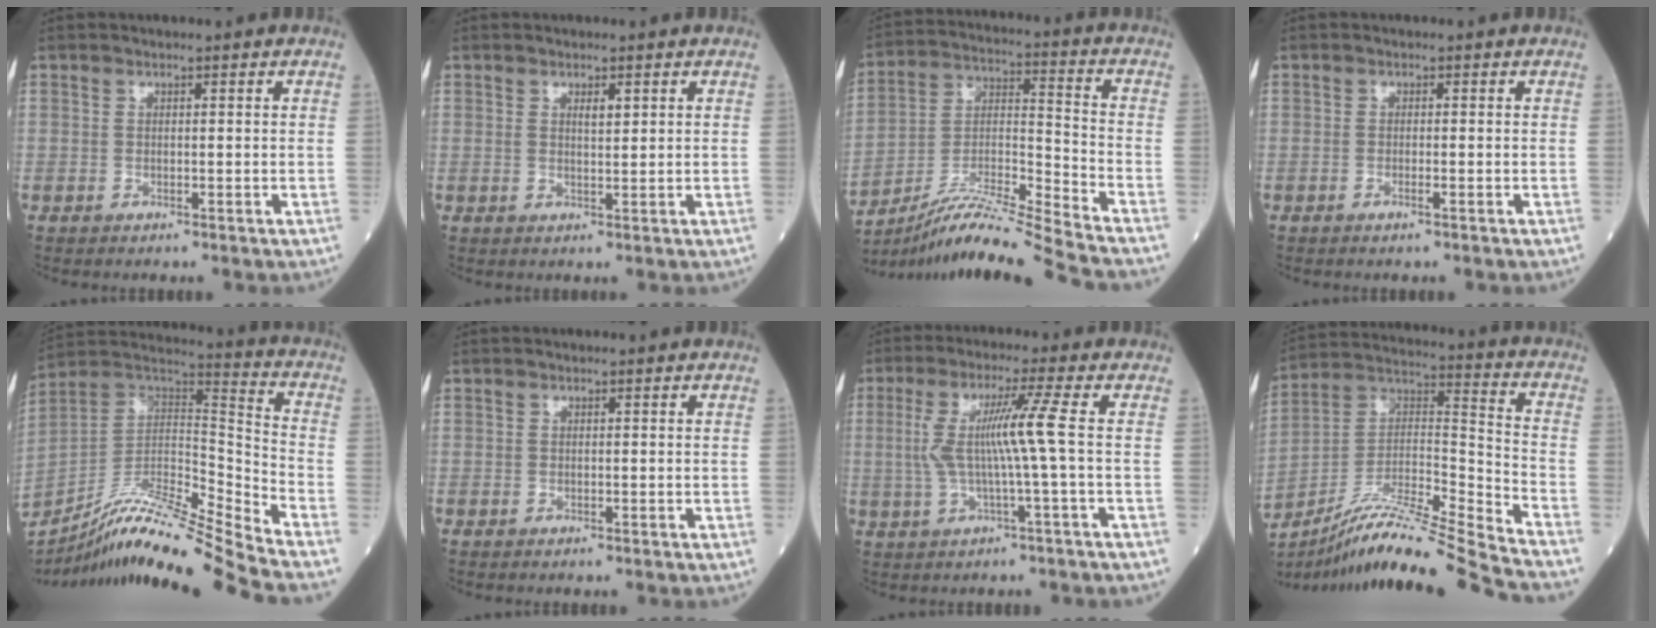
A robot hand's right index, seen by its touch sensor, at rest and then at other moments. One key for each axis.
{"total": 1.7, "fx": 0.8, "fy": 0.4, "fz": 1.4, "tx": -0.025, "ty": -0.001, "tz": 0.014}
{"total": 17.2, "fx": -15.7, "fy": -3.0, "fz": 6.3, "tx": -0.113, "ty": 0.002, "tz": -0.276}
{"total": 0.9, "fx": -0.5, "fy": 0.0, "fz": 0.7, "tx": -0.015, "ty": -0.001, "tz": -0.008}
{"total": 20.7, "fx": -18.3, "fy": -2.3, "fz": 9.3, "tx": -0.179, "ty": 0.000, "tz": -0.326}
{"total": 0.0}
{"total": 7.4, "fx": 0.2, "fy": -1.3, "fz": 7.3, "tx": -0.152, "ty": 0.010, "tz": 0.009}
{"total": 21.0, "fx": -18.6, "fy": -1.9, "fz": 9.5, "tx": -0.189, "ty": -0.001, "tz": -0.326}